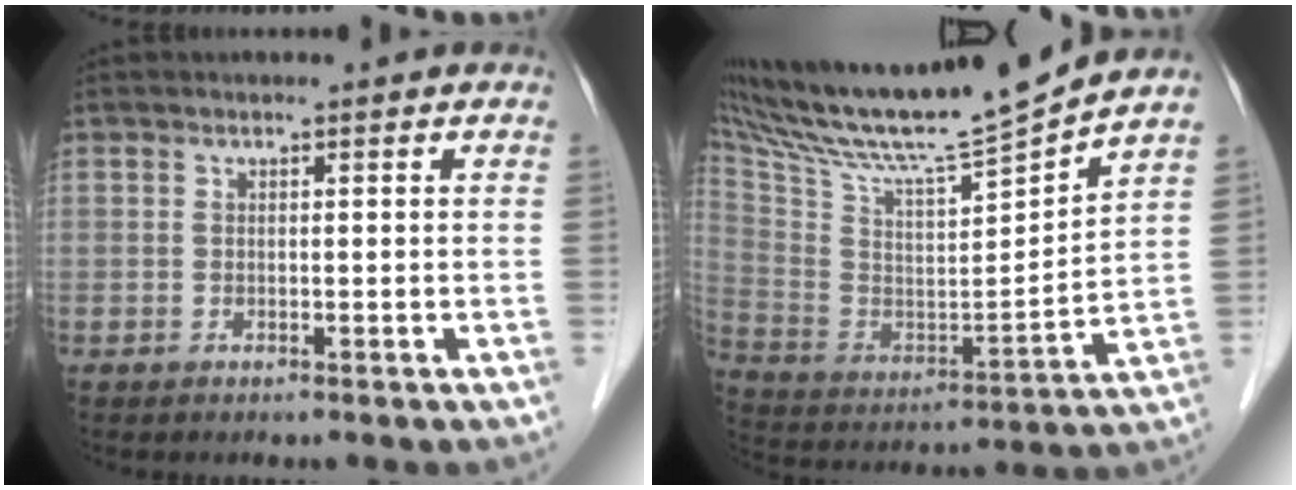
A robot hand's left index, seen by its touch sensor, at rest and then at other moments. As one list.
[{"total": 19.1, "force": [17.4, -1.2, 7.8], "torque": [-0.152, -0.034, 0.301]}]